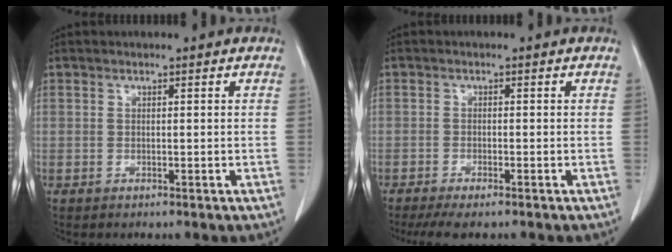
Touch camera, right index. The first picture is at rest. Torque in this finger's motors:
{"motor_torque": [0.49, -0.45, 0.19, 0.04]}